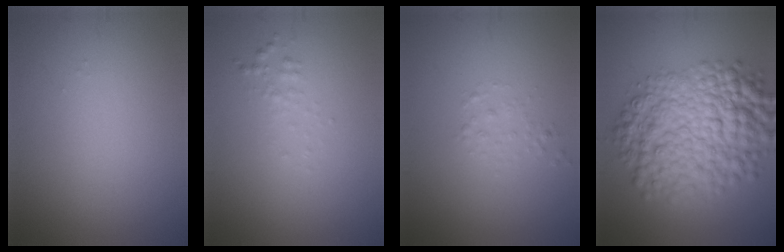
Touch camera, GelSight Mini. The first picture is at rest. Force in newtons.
{"total": 0.9, "press": 0.9, "slide": 0.0}
{"total": 1.0, "press": 1.0, "slide": 0.0}
{"total": 10.5, "press": 10.5, "slide": 0.2}